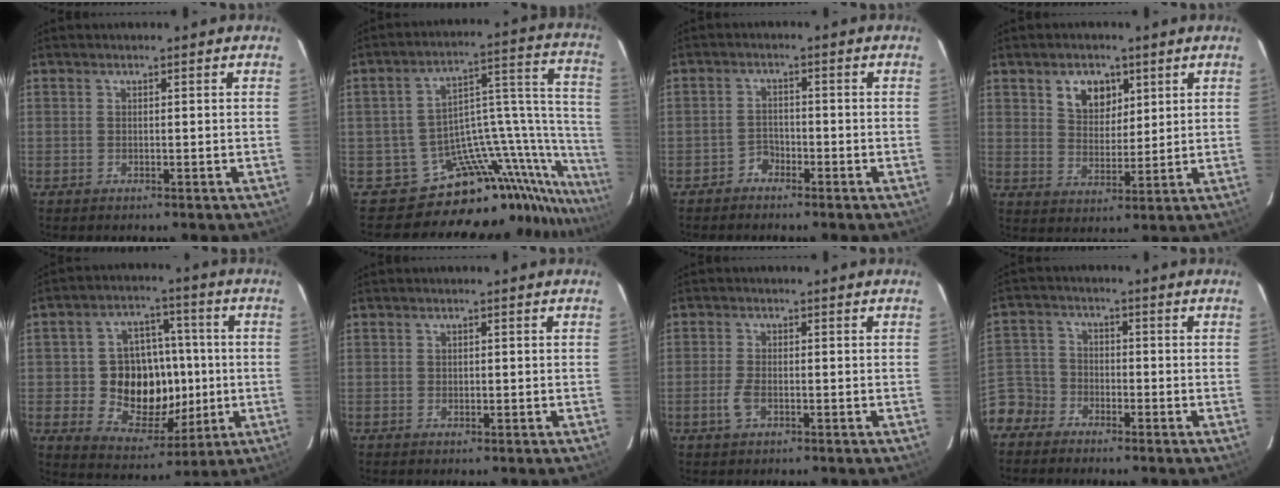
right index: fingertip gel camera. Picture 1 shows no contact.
{"total": 20.8, "force": [-18.8, 6.6, 6.1], "torque": [-0.016, 0.057, -0.304]}
{"total": 2.4, "force": [-1.9, 1.4, 0.0], "torque": [0.000, 0.008, -0.035]}
{"total": 6.9, "force": [3.4, 4.9, 3.5], "torque": [-0.052, 0.010, 0.066]}
{"total": 14.9, "force": [-1.3, 11.8, 9.0], "torque": [-0.187, 0.012, -0.003]}
{"total": 0.6, "force": [0.0, 0.6, 0.2], "torque": [-0.001, 0.001, 0.001]}
{"total": 3.2, "force": [-1.2, 1.6, 2.4], "torque": [-0.059, -0.001, -0.023]}
{"total": 6.2, "force": [-4.5, 4.2, 0.4], "torque": [-0.018, 0.017, -0.099]}